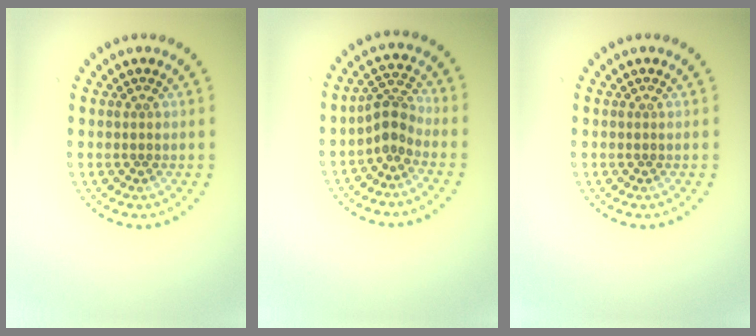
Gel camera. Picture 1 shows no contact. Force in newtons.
{"total": 2.4, "press": 1.8, "slide": 1.5}
{"total": 0.0}